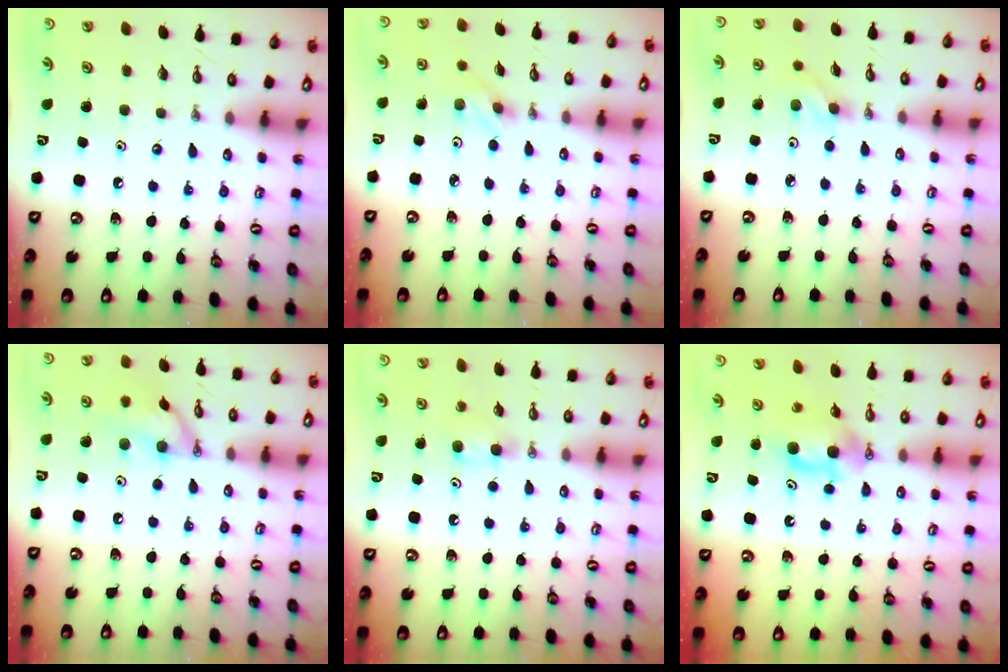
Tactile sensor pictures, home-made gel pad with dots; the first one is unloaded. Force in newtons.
{"total": 3.6, "press": 3.3, "slide": 1.4}
{"total": 4.5, "press": 4.1, "slide": 2.0}
{"total": 11.6, "press": 11.4, "slide": 1.7}
{"total": 3.6, "press": 3.6, "slide": 0.7}
{"total": 6.4, "press": 6.4, "slide": 0.4}